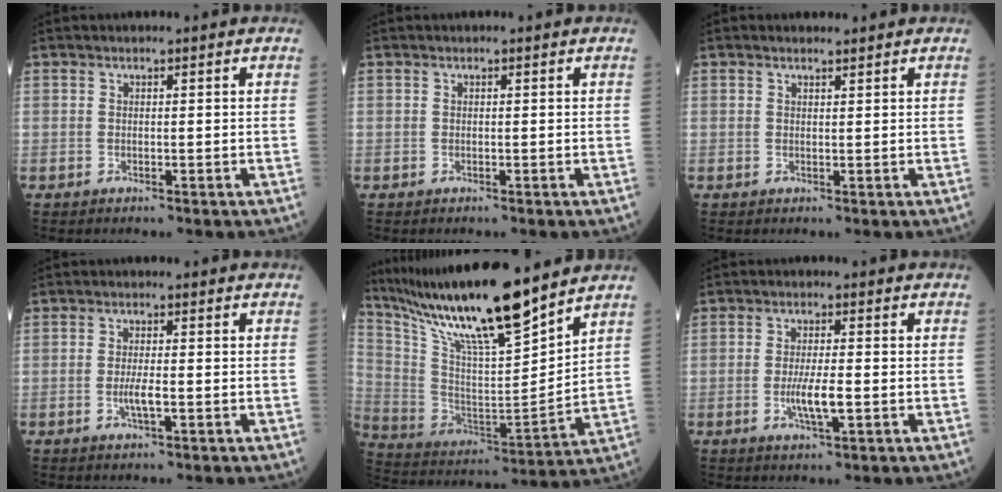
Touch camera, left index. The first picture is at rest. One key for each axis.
{"total": 0.0}
{"total": 0.8, "fx": 0.7, "fy": 0.1, "fz": 0.1, "tx": -0.010, "ty": -0.004, "tz": 0.012}
{"total": 2.5, "fx": -0.8, "fy": 0.2, "fz": 2.3, "tx": -0.049, "ty": -0.006, "tz": -0.016}
{"total": 20.0, "fx": 16.1, "fy": 1.3, "fz": 11.7, "tx": -0.217, "ty": -0.004, "tz": 0.299}
{"total": 4.5, "fx": -1.3, "fy": 0.5, "fz": 4.3, "tx": -0.087, "ty": -0.010, "tz": -0.022}